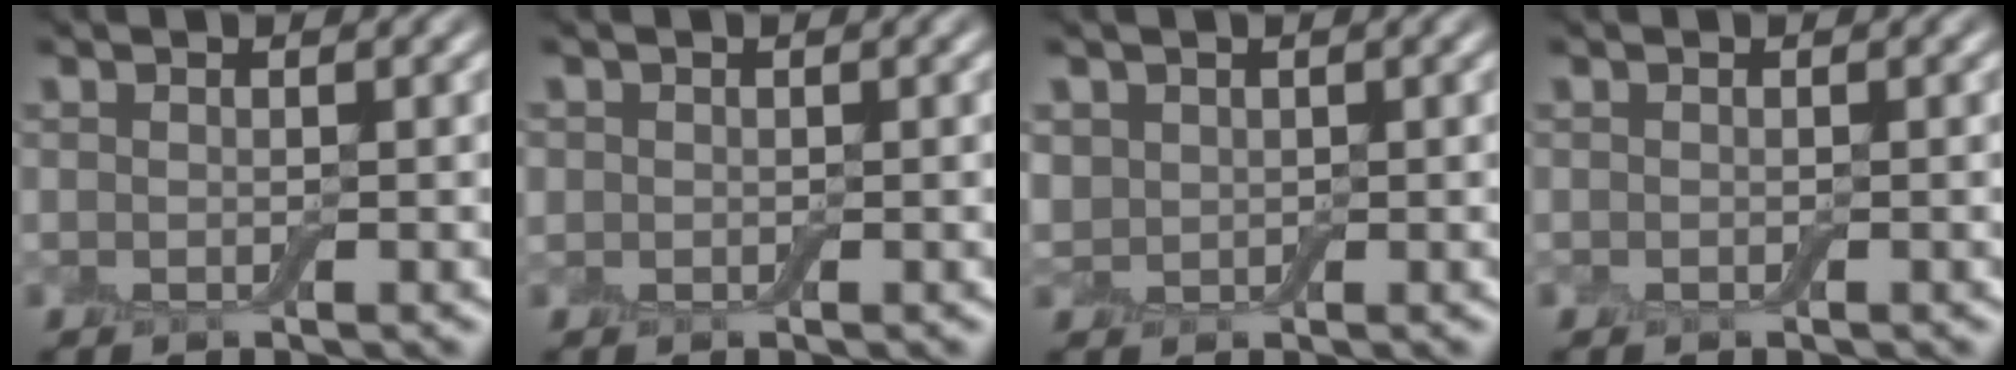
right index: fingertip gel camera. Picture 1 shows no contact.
{"total": 0.6, "force": [-0.1, 0.6, 0.0], "torque": [0.004, -0.002, -0.003]}
{"total": 1.8, "force": [0.6, 1.6, 0.6], "torque": [-0.015, -0.002, 0.011]}
{"total": 0.0}